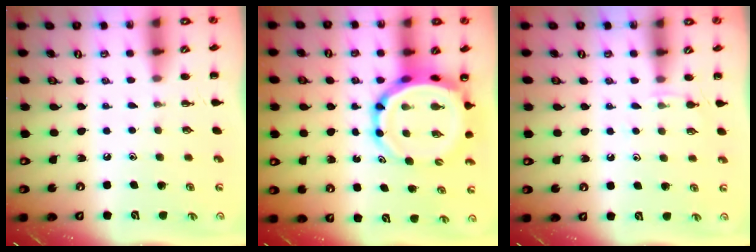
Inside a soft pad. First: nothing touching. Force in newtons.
{"total": 10.5, "press": 10.0, "slide": 3.2}
{"total": 4.7, "press": 4.6, "slide": 1.3}